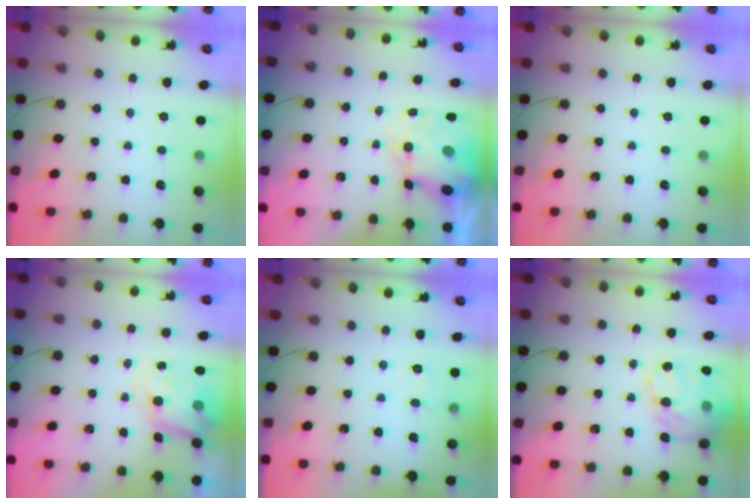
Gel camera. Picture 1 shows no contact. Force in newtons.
{"total": 8.7, "press": 8.5, "slide": 2.0}
{"total": 0.0}
{"total": 6.8, "press": 6.5, "slide": 1.9}
{"total": 6.9, "press": 6.7, "slide": 1.6}
{"total": 20.7, "press": 20.2, "slide": 4.2}